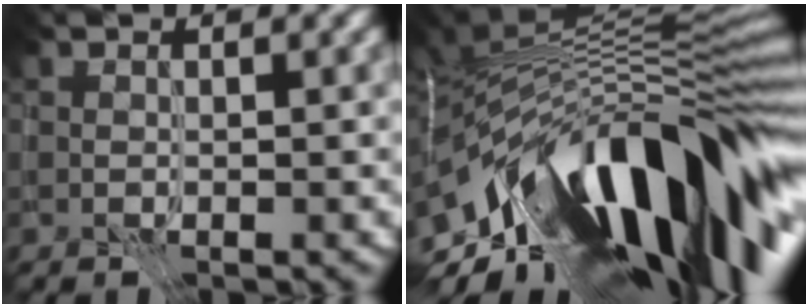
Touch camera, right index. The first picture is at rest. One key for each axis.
{"total": 17.7, "fx": -5.3, "fy": 7.4, "fz": 15.2, "tx": -0.243, "ty": 0.002, "tz": -0.087}